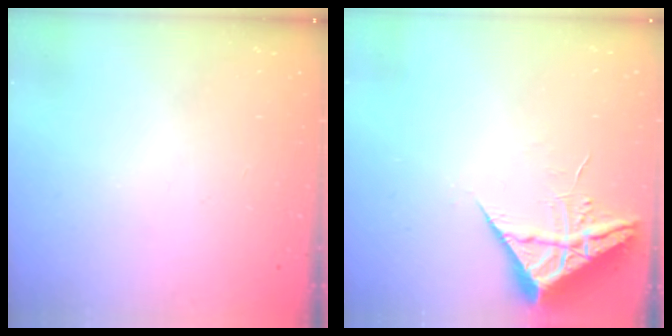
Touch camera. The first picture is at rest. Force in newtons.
{"total": 6.7, "press": 6.7, "slide": 0.5}